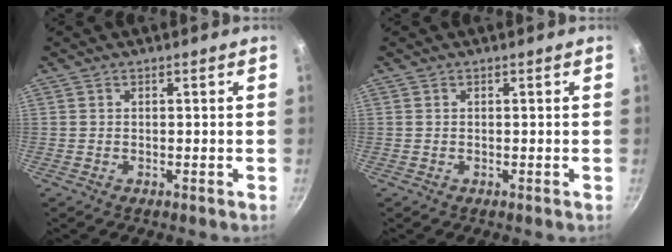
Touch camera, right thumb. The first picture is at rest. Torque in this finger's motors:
{"motor_torque": [0.00, 0.00, 0.00, 0.00, 0.00]}